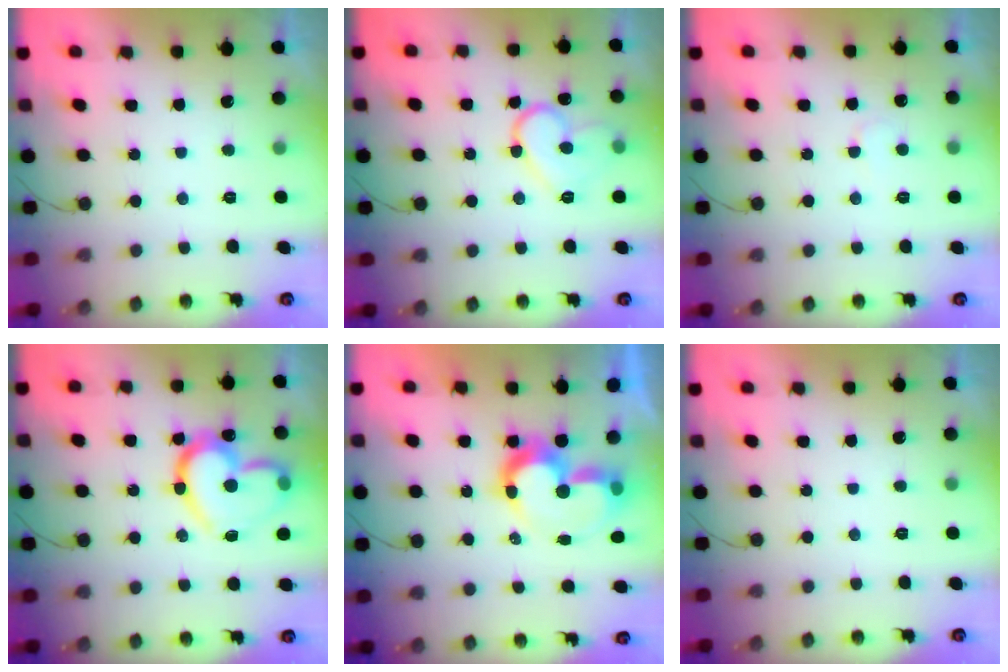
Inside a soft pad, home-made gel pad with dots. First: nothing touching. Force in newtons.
{"total": 11.5, "press": 11.5, "slide": 0.9}
{"total": 2.7, "press": 2.7, "slide": 0.2}
{"total": 19.5, "press": 19.5, "slide": 1.5}
{"total": 11.3, "press": 10.8, "slide": 3.4}
{"total": 0.0}